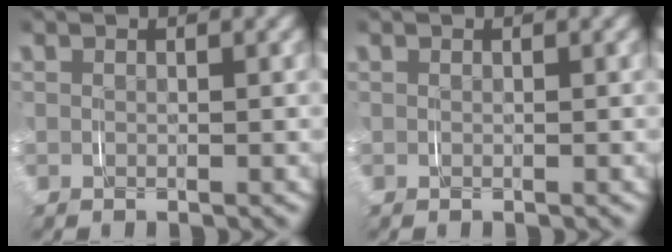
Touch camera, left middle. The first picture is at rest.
{"total": 0.0}